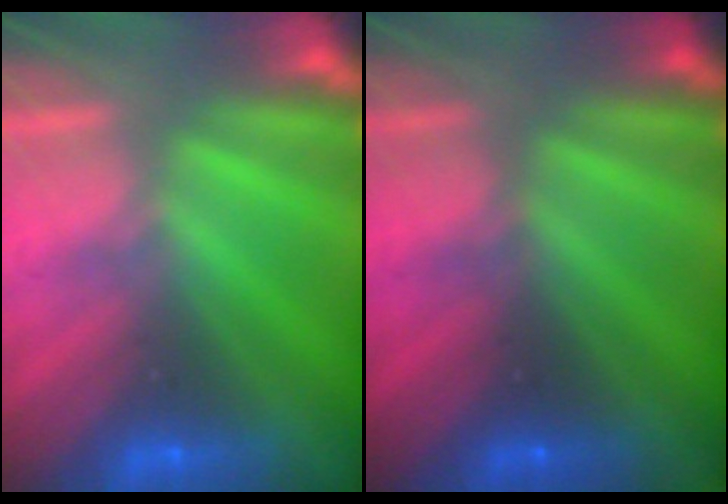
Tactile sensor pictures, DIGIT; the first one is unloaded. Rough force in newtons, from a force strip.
{"total": 2.0}